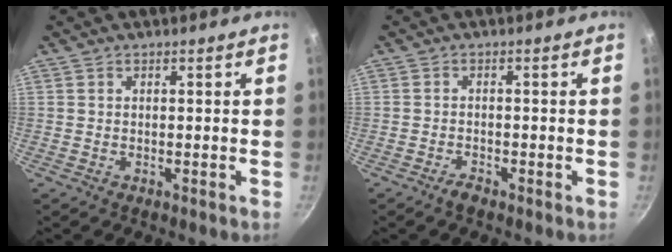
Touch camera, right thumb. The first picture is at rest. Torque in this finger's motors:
{"motor_torque": [0.56, 0.24, -0.16, 0.10, -0.03]}